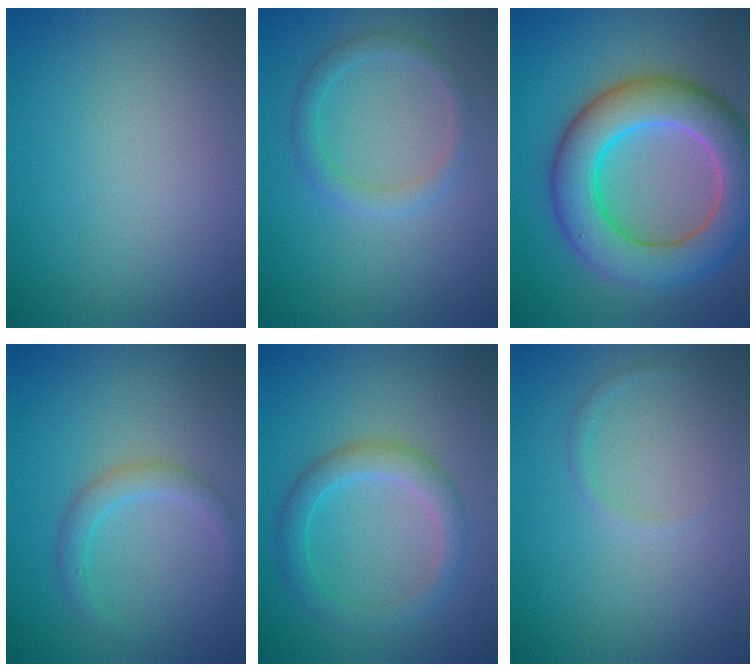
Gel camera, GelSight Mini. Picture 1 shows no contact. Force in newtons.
{"total": 2.0, "press": 2.0, "slide": 0.3}
{"total": 9.3, "press": 9.3, "slide": 0.5}
{"total": 1.9, "press": 1.9, "slide": 0.2}
{"total": 3.0, "press": 3.0, "slide": 0.1}
{"total": 0.7, "press": 0.7, "slide": 0.1}